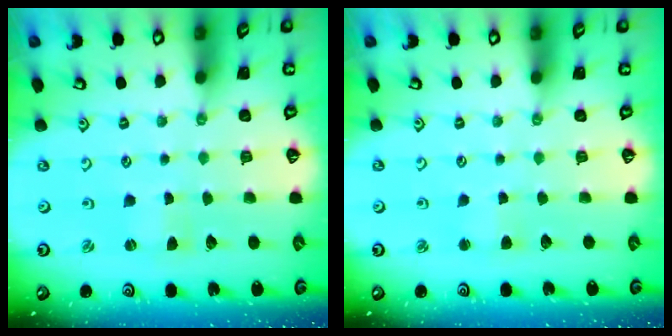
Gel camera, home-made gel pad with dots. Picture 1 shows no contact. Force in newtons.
{"total": 3.1, "press": 3.1, "slide": 0.4}